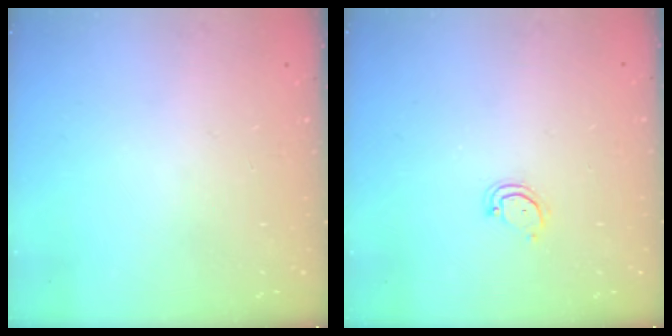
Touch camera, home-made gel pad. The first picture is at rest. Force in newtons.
{"total": 2.5, "press": 2.5, "slide": 0.1}